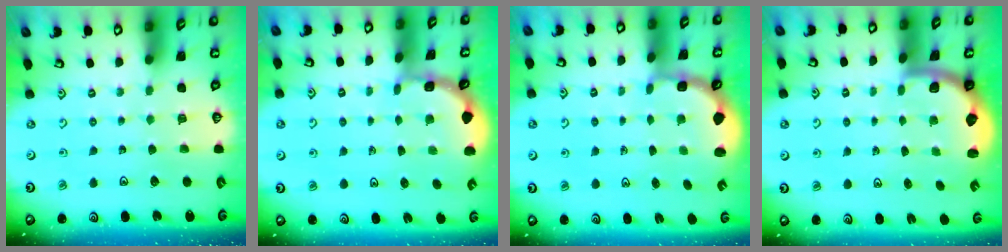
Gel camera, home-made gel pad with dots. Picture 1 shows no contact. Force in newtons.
{"total": 1.8, "press": 1.8, "slide": 0.2}
{"total": 2.9, "press": 1.8, "slide": 2.2}
{"total": 2.0, "press": 2.0, "slide": 0.5}